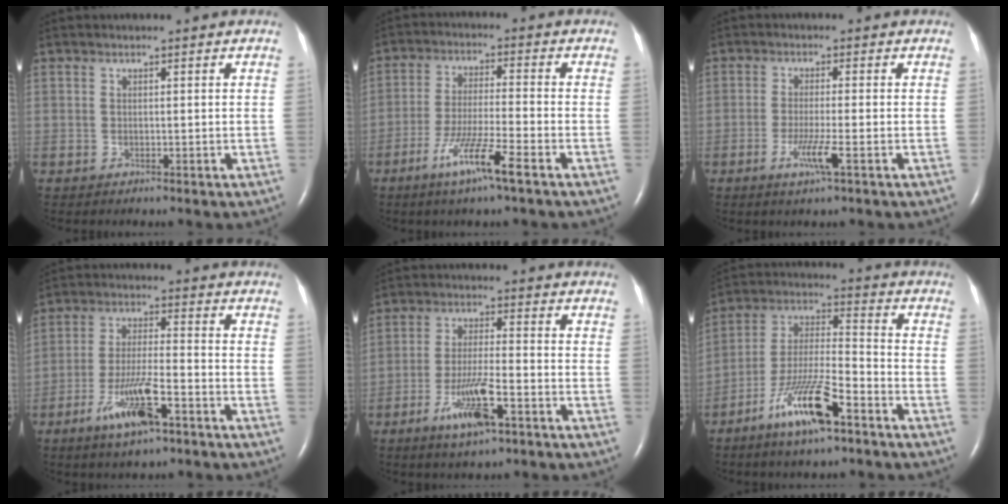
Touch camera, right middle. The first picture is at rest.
{"total": 8.6, "force": [-4.9, -0.4, 7.0], "torque": [-0.138, -0.018, -0.094]}
{"total": 3.9, "force": [-1.7, -0.3, 3.5], "torque": [-0.074, -0.011, -0.035]}
{"total": 9.5, "force": [-5.3, 1.5, 7.7], "torque": [-0.153, -0.009, -0.094]}
{"total": 8.5, "force": [-4.5, 1.2, 7.2], "torque": [-0.143, -0.010, -0.078]}
{"total": 12.9, "force": [-7.7, 2.0, 10.1], "torque": [-0.203, -0.013, -0.143]}